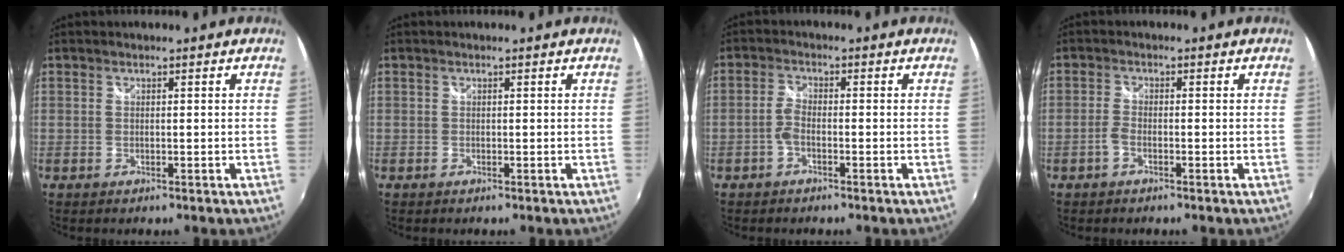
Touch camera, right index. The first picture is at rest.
{"total": 0.0}
{"total": 2.3, "force": [-1.2, 0.9, 1.7], "torque": [-0.046, 0.005, -0.028]}
{"total": 1.9, "force": [-1.1, 0.6, 1.4], "torque": [-0.041, 0.002, -0.026]}